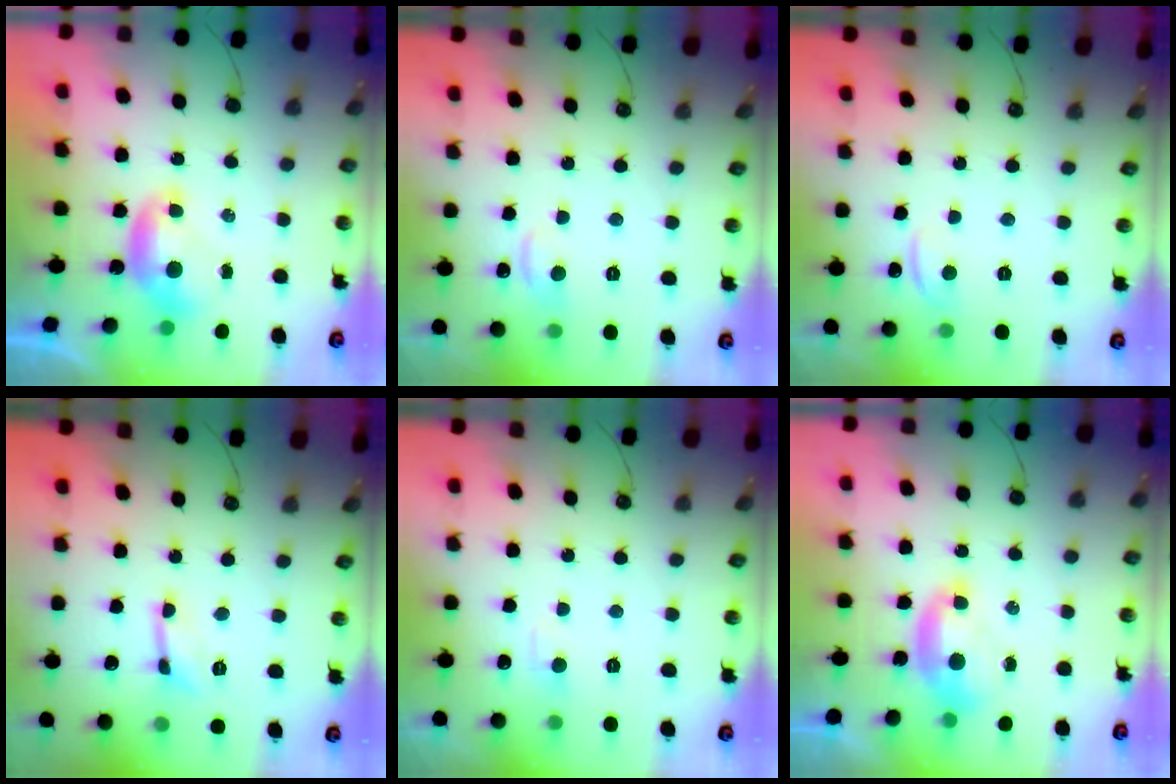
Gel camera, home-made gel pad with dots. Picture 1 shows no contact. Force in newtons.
{"total": 1.4, "press": 1.0, "slide": 1.0}
{"total": 0.5, "press": 0.0, "slide": 0.5}
{"total": 0.5, "press": 0.5, "slide": 0.1}
{"total": 1.2, "press": 1.0, "slide": 0.7}
{"total": 1.7, "press": 1.5, "slide": 0.6}